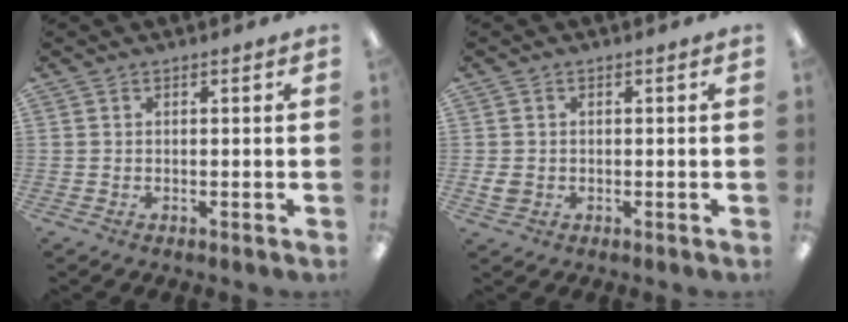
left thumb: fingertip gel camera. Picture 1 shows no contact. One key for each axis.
{"total": 2.7, "fx": -0.3, "fy": 2.2, "fz": 1.5, "tx": -0.032, "ty": 0.004, "tz": -0.007}